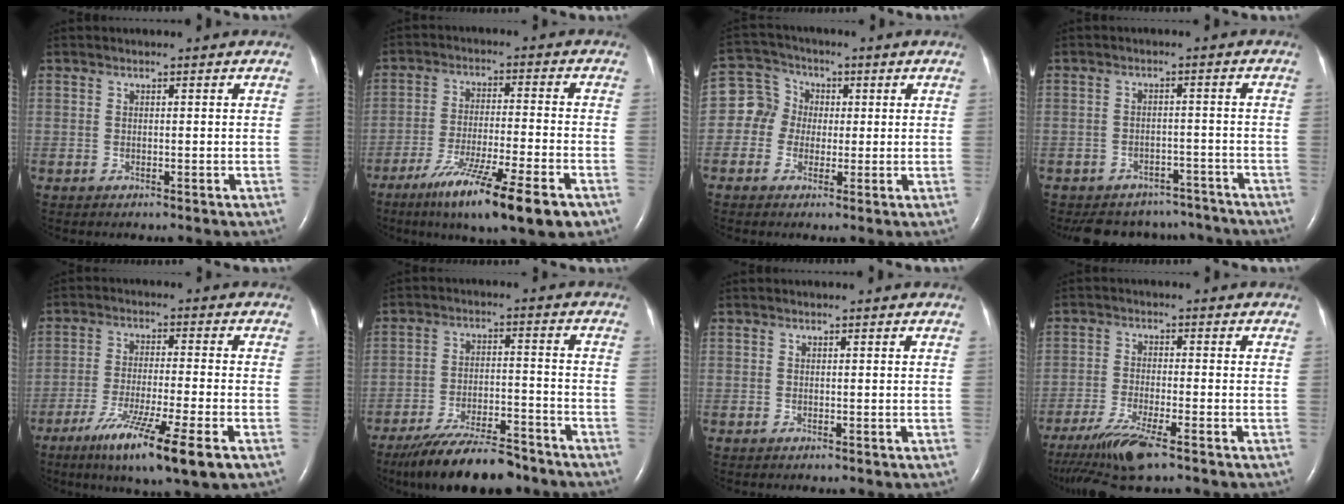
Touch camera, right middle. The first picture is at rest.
{"total": 15.0, "force": [-9.3, 0.7, 11.7], "torque": [-0.182, -0.042, -0.153]}
{"total": 6.1, "force": [0.0, 5.8, 2.1], "torque": [-0.057, 0.030, -0.005]}
{"total": 10.6, "force": [-9.5, 4.6, 1.1], "torque": [-0.015, 0.019, -0.114]}
{"total": 12.8, "force": [-7.2, 0.0, 10.6], "torque": [-0.187, -0.038, -0.120]}
{"total": 14.3, "force": [-12.1, 2.9, 6.9], "torque": [-0.124, -0.008, -0.197]}
{"total": 0.0}
{"total": 8.7, "force": [-6.3, 0.5, 6.0], "torque": [-0.118, -0.029, -0.113]}